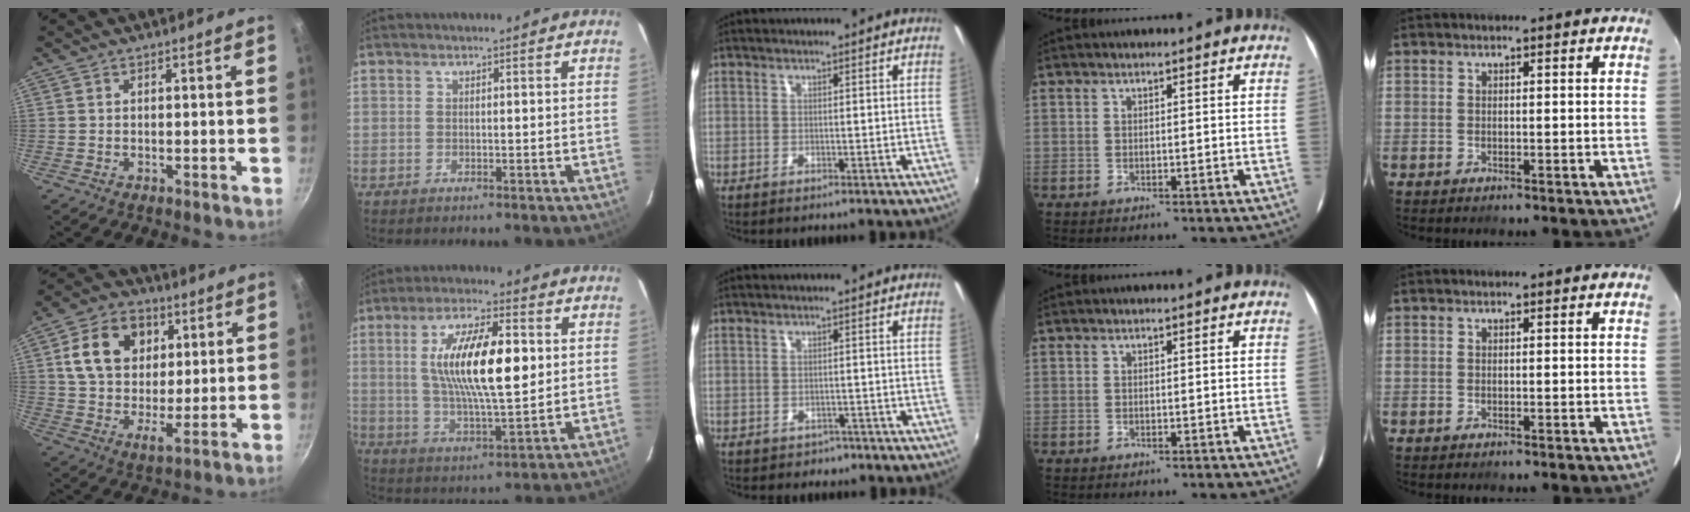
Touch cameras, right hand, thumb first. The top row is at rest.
{"thumb": {"total": 14.5, "force": [4.9, 10.3, 9.0], "torque": [-0.134, -0.006, 0.075]}, "index": {"total": 15.8, "force": [2.6, 4.6, 14.8], "torque": [-0.269, 0.006, 0.049]}, "middle": {"total": 2.8, "force": [-1.8, 2.1, 0.4], "torque": [-0.015, -0.004, -0.022]}}